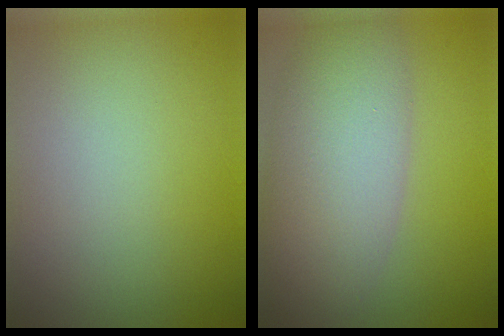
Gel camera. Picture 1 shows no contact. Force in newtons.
{"total": 7.7, "press": 7.7, "slide": 0.4}